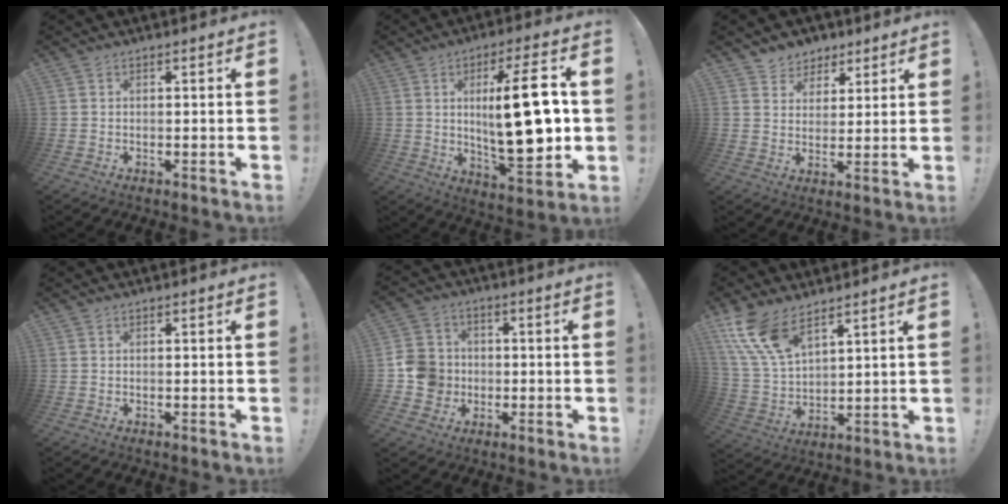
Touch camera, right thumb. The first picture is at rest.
{"total": 21.7, "force": [1.8, 6.4, 20.6], "torque": [-0.316, -0.020, 0.024]}
{"total": 6.1, "force": [3.8, 4.8, 0.2], "torque": [0.002, -0.035, 0.074]}
{"total": 0.0}
{"total": 9.6, "force": [-1.6, 9.0, 3.0], "torque": [-0.055, 0.017, -0.025]}
{"total": 13.2, "force": [9.1, 5.6, 7.7], "torque": [-0.172, -0.043, 0.177]}